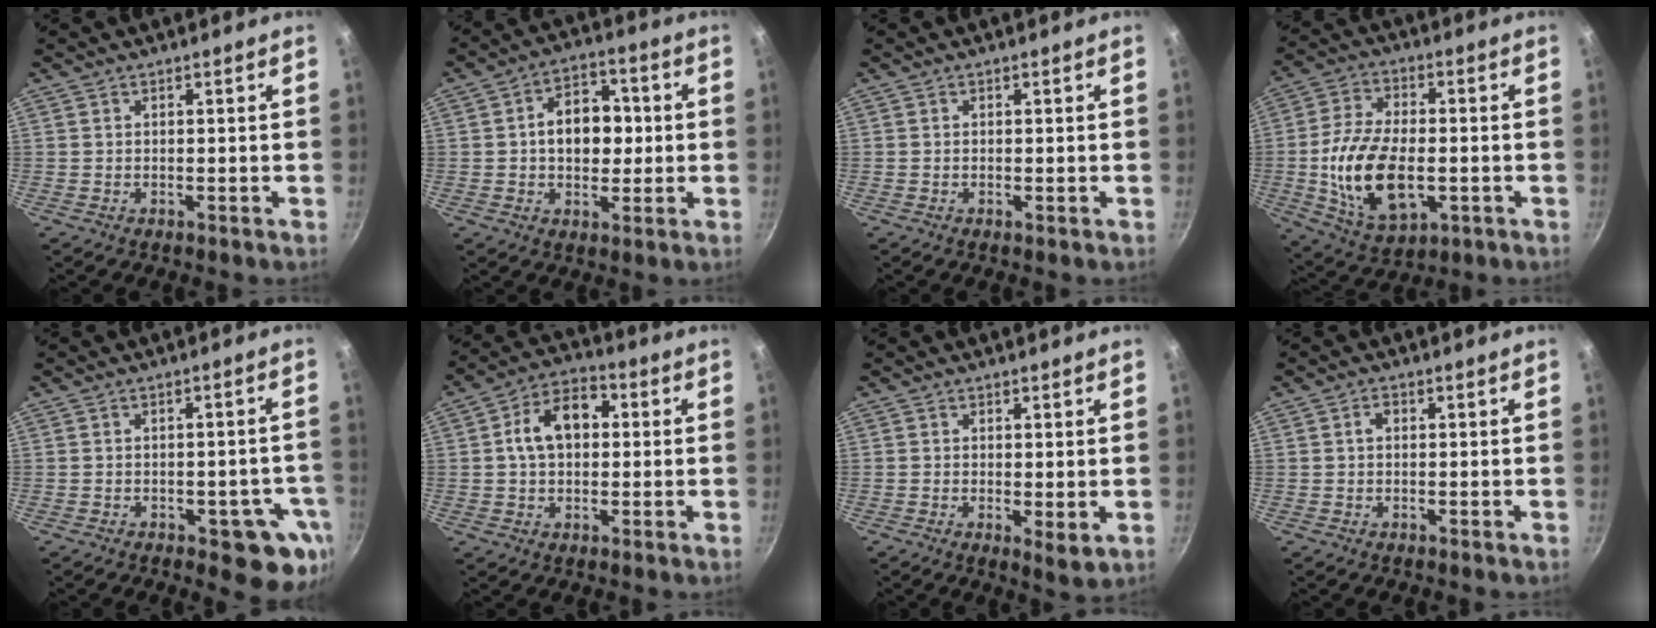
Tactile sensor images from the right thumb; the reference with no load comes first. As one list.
[{"total": 10.9, "force": [0.5, 7.8, 7.6], "torque": [-0.074, 0.015, 0.000]}, {"total": 0.0}, {"total": 17.1, "force": [-2.6, 9.6, 14.0], "torque": [-0.251, 0.011, -0.039]}, {"total": 9.5, "force": [-3.5, 4.6, 7.5], "torque": [-0.041, 0.013, -0.040]}, {"total": 11.1, "force": [1.4, 7.7, 7.9], "torque": [-0.098, 0.026, 0.008]}, {"total": 3.5, "force": [0.1, 1.3, 3.2], "torque": [-0.050, -0.017, 0.002]}, {"total": 1.6, "force": [0.2, 1.2, 1.1], "torque": [-0.017, 0.005, 0.002]}]